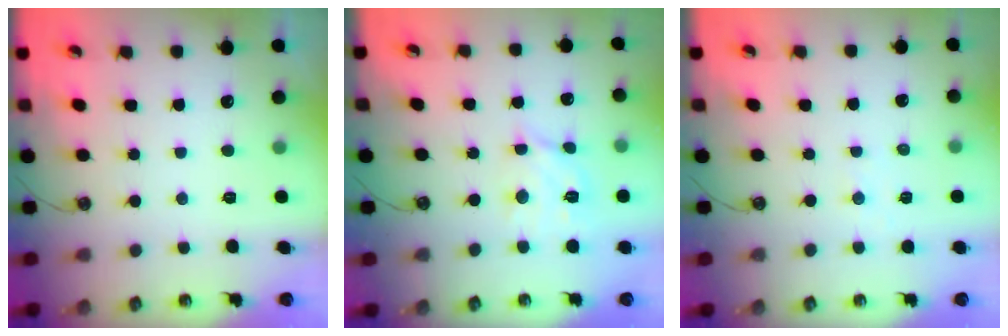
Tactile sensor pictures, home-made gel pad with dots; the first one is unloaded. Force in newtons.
{"total": 12.0, "press": 12.0, "slide": 0.8}
{"total": 2.9, "press": 2.9, "slide": 0.4}